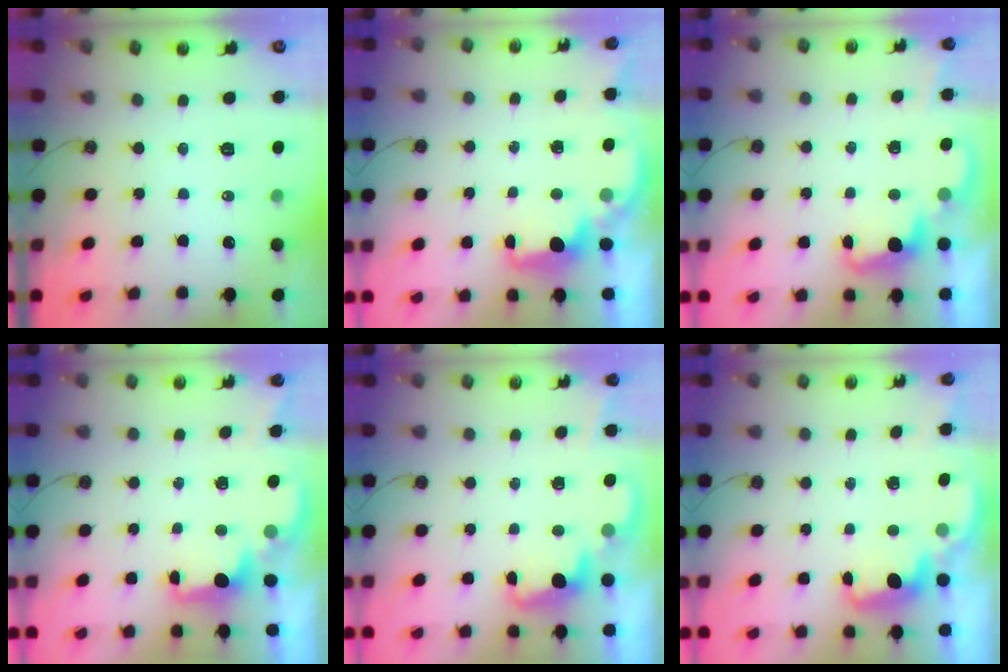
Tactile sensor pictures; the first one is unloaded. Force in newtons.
{"total": 2.8, "press": 2.6, "slide": 0.9}
{"total": 2.5, "press": 2.4, "slide": 0.5}
{"total": 1.8, "press": 1.6, "slide": 0.8}
{"total": 2.4, "press": 2.4, "slide": 0.6}
{"total": 2.3, "press": 2.3, "slide": 0.5}